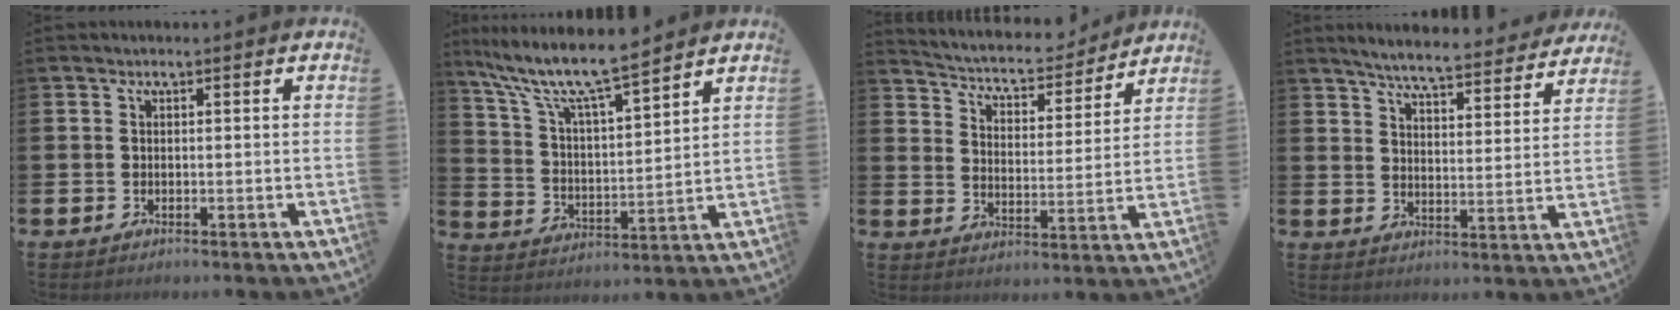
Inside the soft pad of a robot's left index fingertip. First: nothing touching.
{"total": 9.7, "force": [8.7, 1.1, 4.2], "torque": [-0.122, -0.049, 0.149]}
{"total": 5.6, "force": [5.3, 1.5, 1.1], "torque": [-0.048, -0.043, 0.085]}
{"total": 6.1, "force": [5.9, 0.4, 1.6], "torque": [-0.040, -0.046, 0.098]}